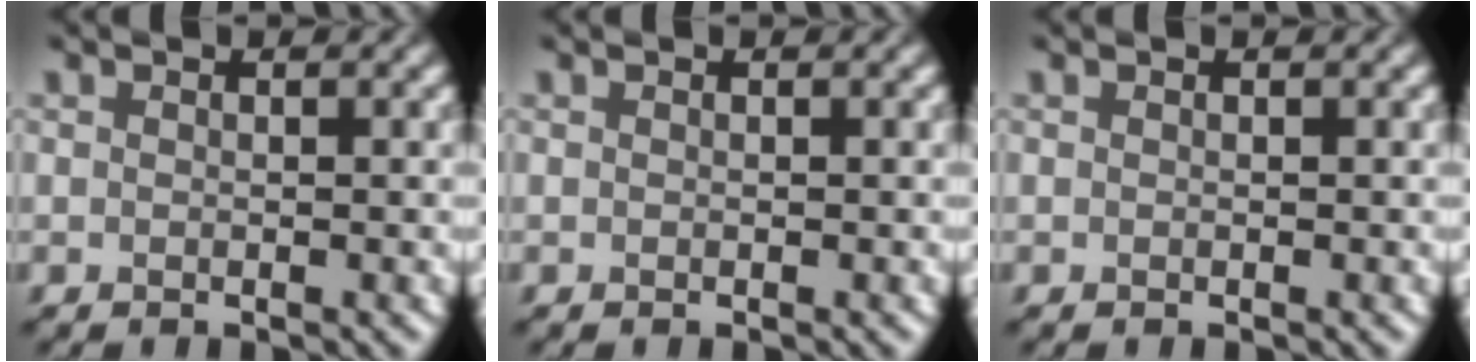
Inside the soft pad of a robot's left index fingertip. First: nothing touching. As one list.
[{"total": 0.0}, {"total": 0.0}]